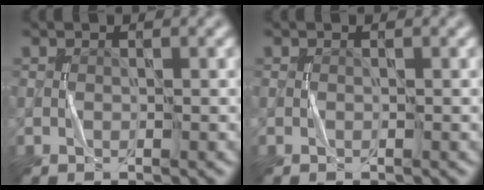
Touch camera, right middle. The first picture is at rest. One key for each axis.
{"total": 0.0}